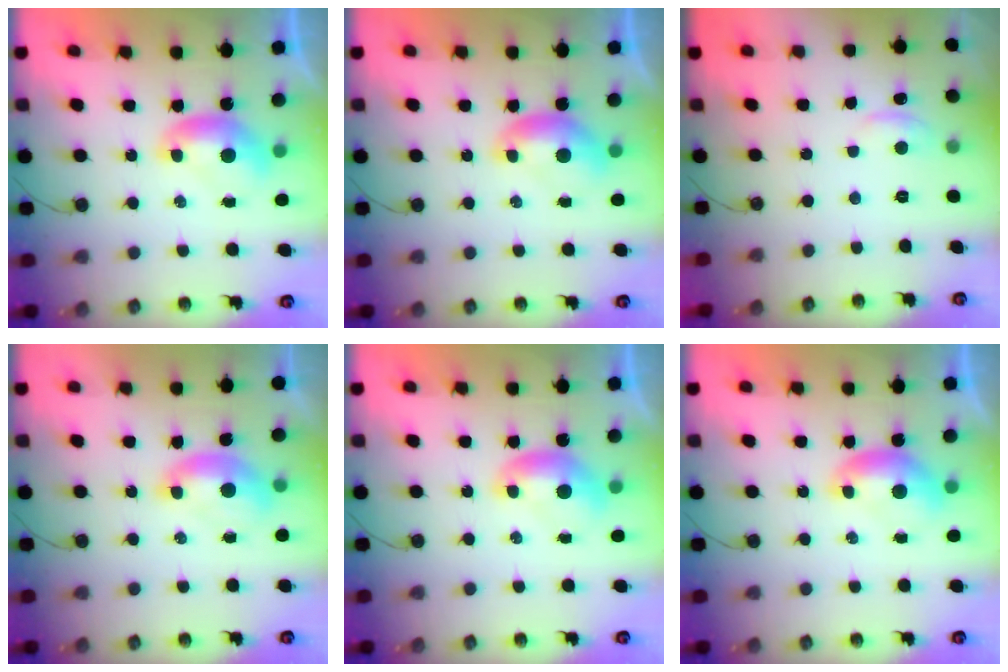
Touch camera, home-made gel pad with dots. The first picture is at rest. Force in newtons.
{"total": 0.0}
{"total": 0.9, "press": 0.2, "slide": 0.9}
{"total": 1.8, "press": 1.7, "slide": 0.7}
{"total": 0.0}
{"total": 0.0}